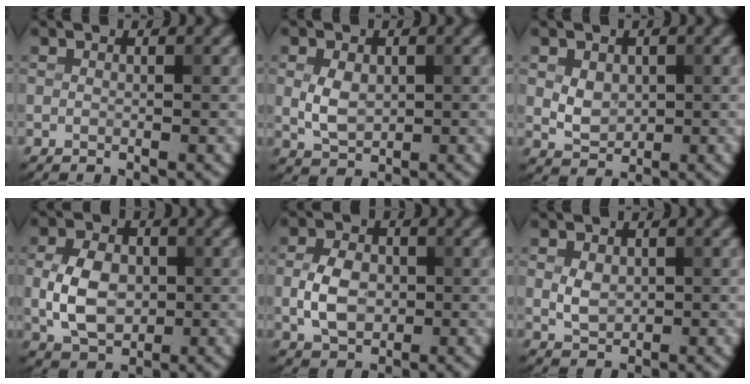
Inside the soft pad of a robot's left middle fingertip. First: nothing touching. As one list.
[{"total": 3.1, "force": [0.2, 2.2, 2.2], "torque": [-0.047, -0.001, 0.005]}, {"total": 2.5, "force": [0.4, 1.9, 1.6], "torque": [-0.029, -0.003, 0.008]}, {"total": 5.7, "force": [-0.4, 4.0, 4.0], "torque": [-0.082, 0.001, -0.008]}, {"total": 4.5, "force": [-0.4, 3.2, 3.1], "torque": [-0.061, 0.001, -0.011]}, {"total": 2.3, "force": [0.2, 1.7, 1.5], "torque": [-0.028, -0.001, 0.006]}]